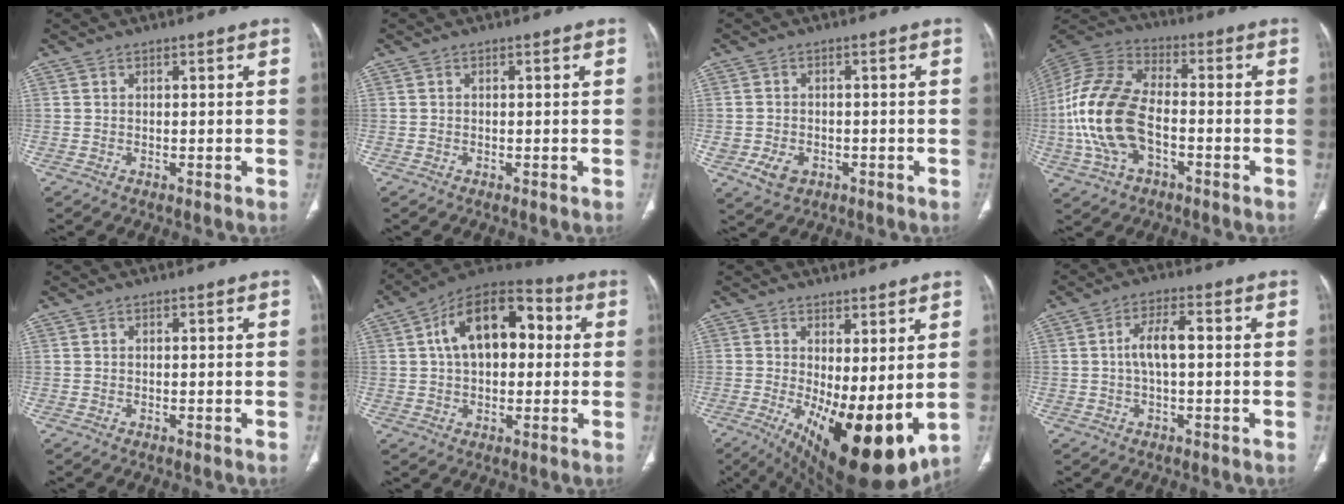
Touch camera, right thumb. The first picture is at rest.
{"total": 0.0}
{"total": 5.1, "force": [-1.8, 4.0, 2.6], "torque": [-0.043, 0.007, -0.022]}
{"total": 18.6, "force": [-3.7, 10.8, 14.7], "torque": [-0.314, 0.026, -0.069]}
{"total": 0.0}
{"total": 16.6, "force": [3.0, 9.9, 13.0], "torque": [-0.184, 0.032, 0.041]}
{"total": 16.8, "force": [-1.7, 6.6, 15.4], "torque": [-0.245, -0.035, -0.002]}
{"total": 5.7, "force": [0.2, 2.3, 5.2], "torque": [-0.106, 0.018, -0.002]}